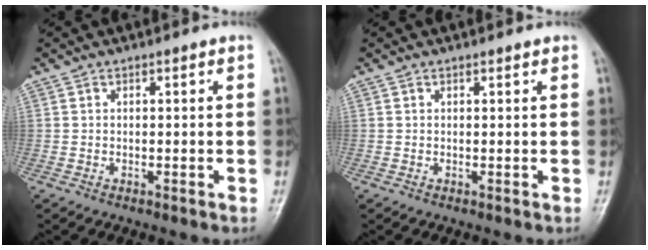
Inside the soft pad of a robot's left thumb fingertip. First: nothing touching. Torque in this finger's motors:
{"motor_torque": [-0.04, 0.02, -0.06, 0.05, 0.01]}